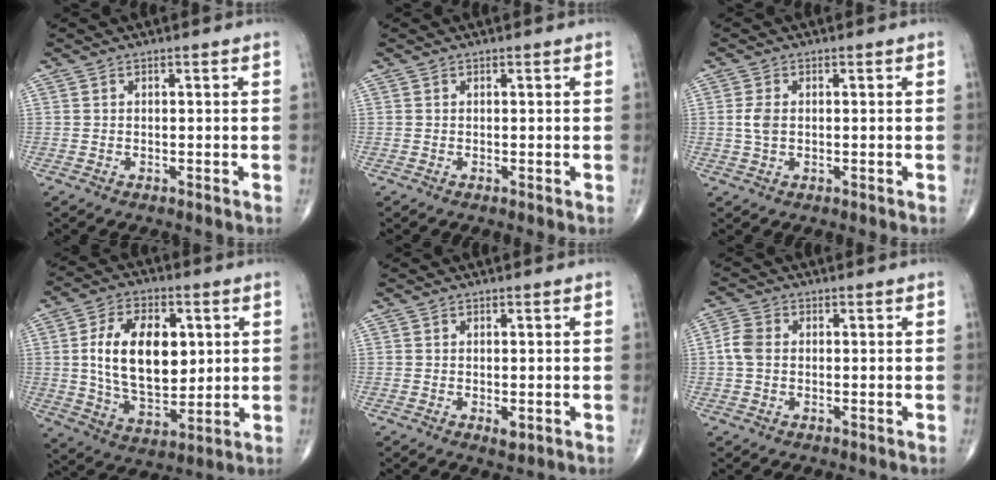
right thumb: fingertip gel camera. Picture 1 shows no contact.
{"total": 0.0}
{"total": 2.8, "force": [0.1, 1.7, 2.2], "torque": [-0.050, 0.002, 0.001]}
{"total": 16.8, "force": [2.7, 9.8, 13.3], "torque": [-0.202, -0.013, 0.052]}
{"total": 1.4, "force": [-0.2, 0.7, 1.2], "torque": [-0.017, -0.004, -0.002]}
{"total": 3.7, "force": [0.0, 2.7, 2.5], "torque": [-0.057, 0.010, -0.007]}